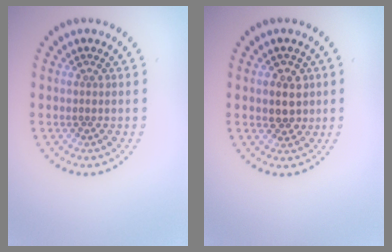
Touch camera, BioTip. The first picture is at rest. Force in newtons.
{"total": 2.6, "press": 2.4, "slide": 1.0}